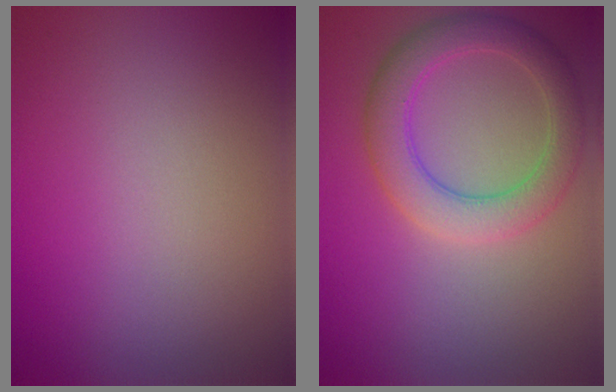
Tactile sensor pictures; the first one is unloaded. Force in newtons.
{"total": 4.7, "press": 4.7, "slide": 0.2}